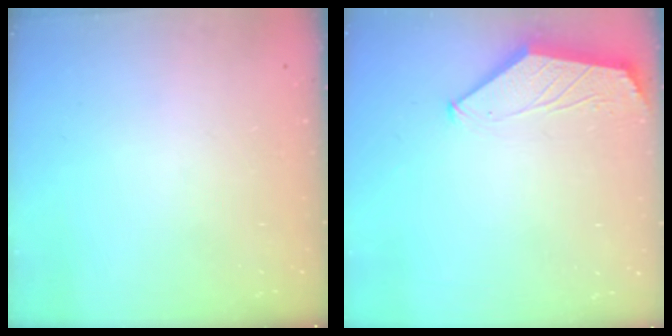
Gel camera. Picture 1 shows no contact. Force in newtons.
{"total": 1.7, "press": 1.6, "slide": 0.4}